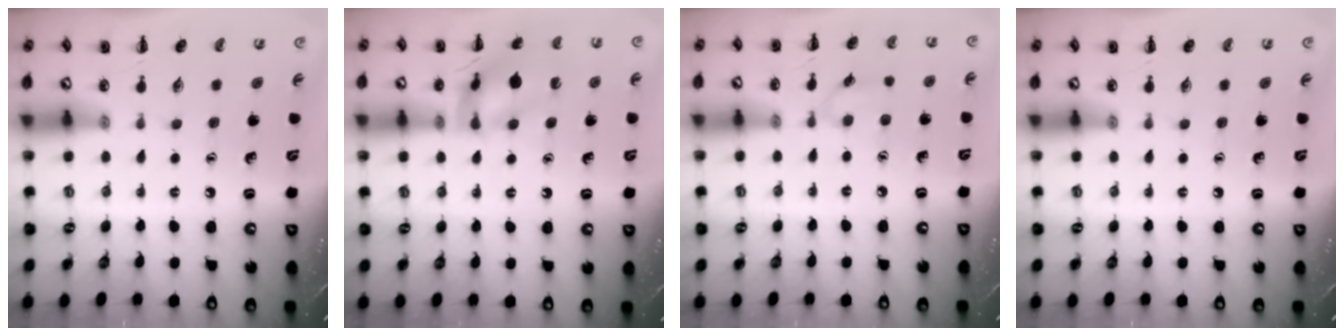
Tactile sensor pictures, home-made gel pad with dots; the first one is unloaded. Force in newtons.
{"total": 14.9, "press": 14.8, "slide": 1.4}
{"total": 4.9, "press": 4.5, "slide": 1.8}
{"total": 0.0}